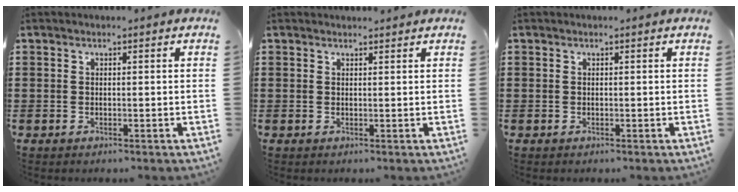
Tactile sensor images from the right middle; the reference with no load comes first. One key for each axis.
{"total": 0.8, "fx": 0.8, "fy": 0.2, "fz": 0.0, "tx": 0.005, "ty": -0.003, "tz": 0.013}
{"total": 0.0}